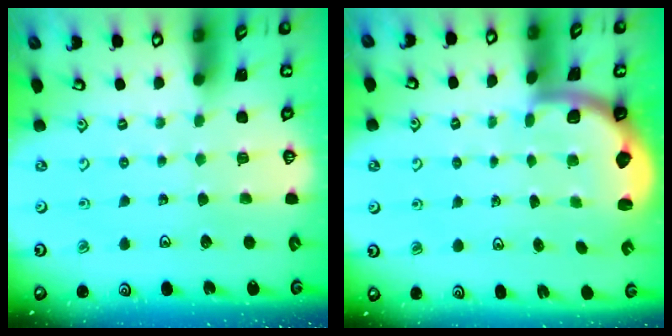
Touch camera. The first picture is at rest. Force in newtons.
{"total": 1.9, "press": 1.8, "slide": 0.5}